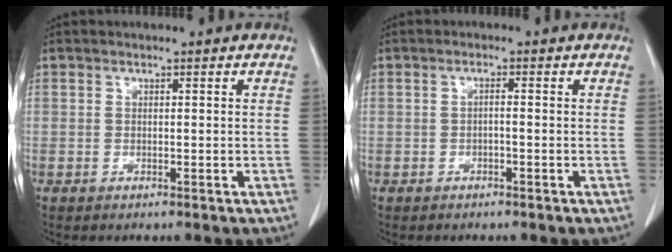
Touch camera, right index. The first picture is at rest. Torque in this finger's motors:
{"motor_torque": [-0.13, 0.05, -0.02, -0.01]}